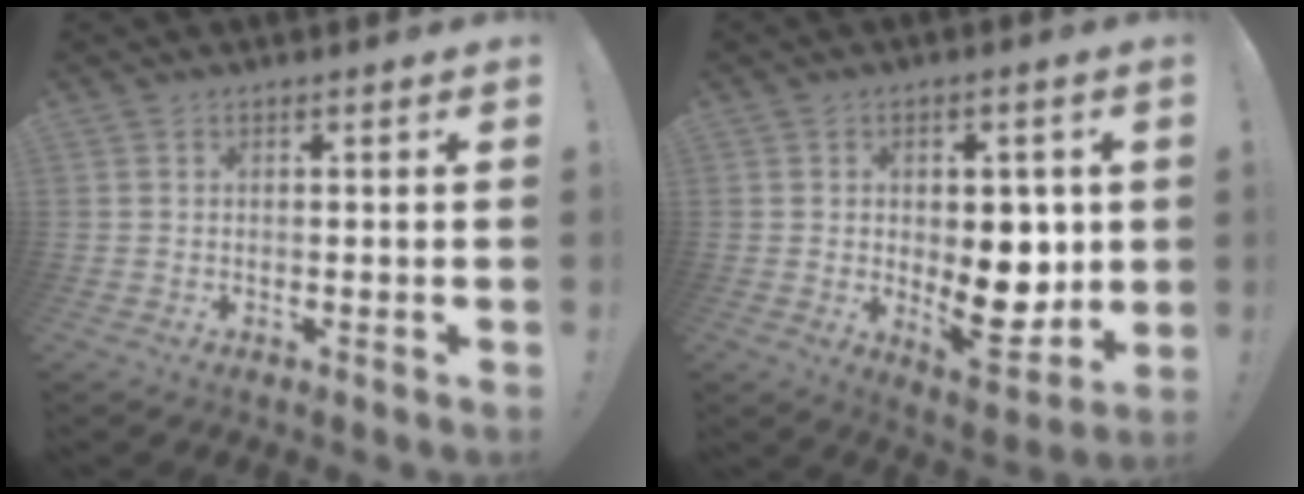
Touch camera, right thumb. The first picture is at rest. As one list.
[{"total": 12.0, "force": [-0.7, 7.8, 9.1], "torque": [-0.088, -0.008, -0.007]}]